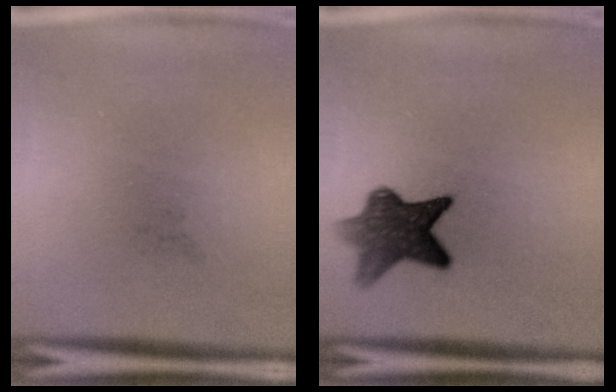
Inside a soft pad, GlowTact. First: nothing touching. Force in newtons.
{"total": 8.3}